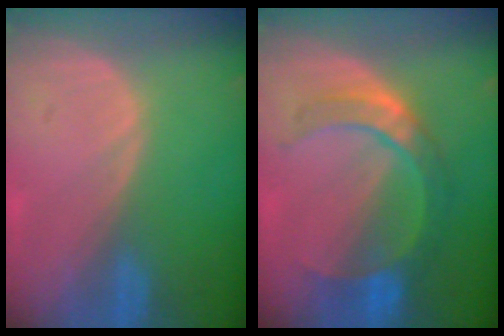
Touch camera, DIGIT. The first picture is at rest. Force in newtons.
{"total": 7.3, "press": 7.2, "slide": 1.5}